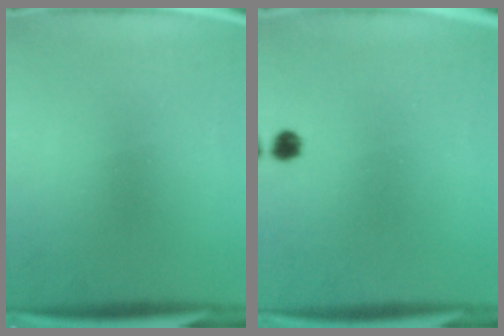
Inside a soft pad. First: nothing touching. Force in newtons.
{"total": 1.8}